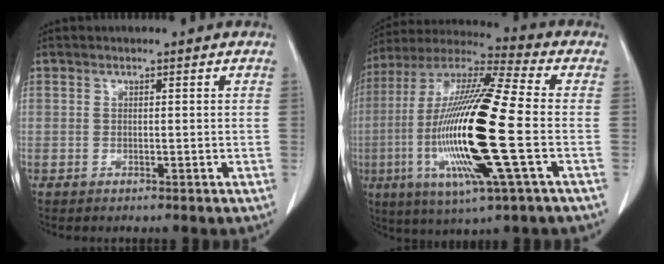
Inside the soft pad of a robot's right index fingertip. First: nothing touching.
{"total": 22.0, "force": [-4.2, 1.5, 21.6], "torque": [-0.463, -0.021, -0.082]}